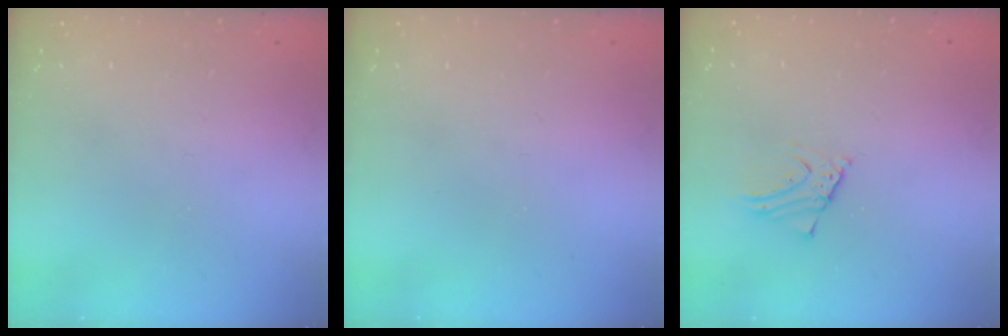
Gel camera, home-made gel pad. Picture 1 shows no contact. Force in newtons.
{"total": 0.0}
{"total": 2.4, "press": 2.4, "slide": 0.2}